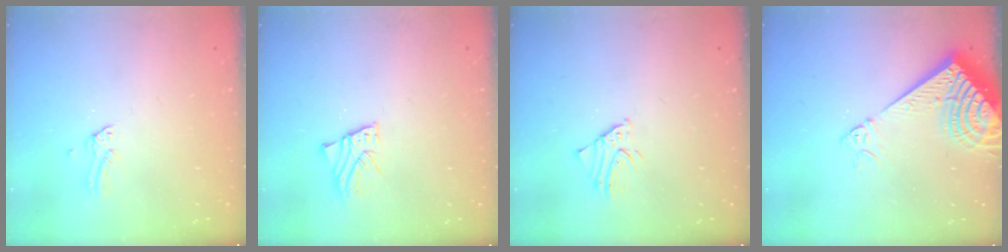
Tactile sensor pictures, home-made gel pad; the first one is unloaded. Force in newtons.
{"total": 2.2, "press": 2.2, "slide": 0.1}
{"total": 2.2, "press": 2.2, "slide": 0.2}
{"total": 14.0, "press": 13.8, "slide": 2.1}